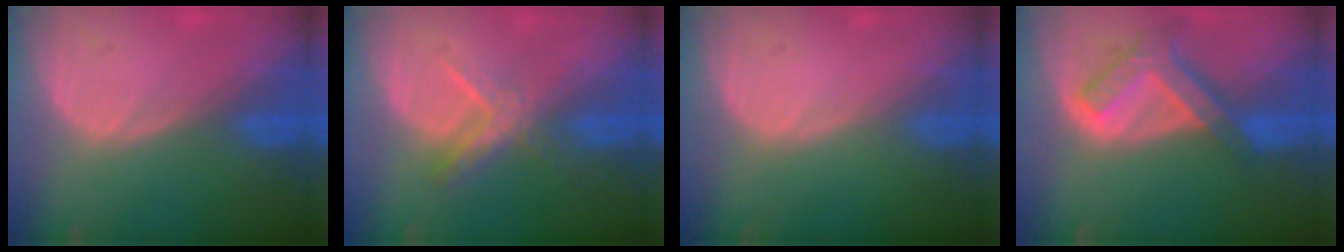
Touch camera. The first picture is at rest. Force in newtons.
{"total": 5.5, "press": 4.9, "slide": 2.5}
{"total": 0.0}
{"total": 7.6, "press": 6.4, "slide": 4.0}